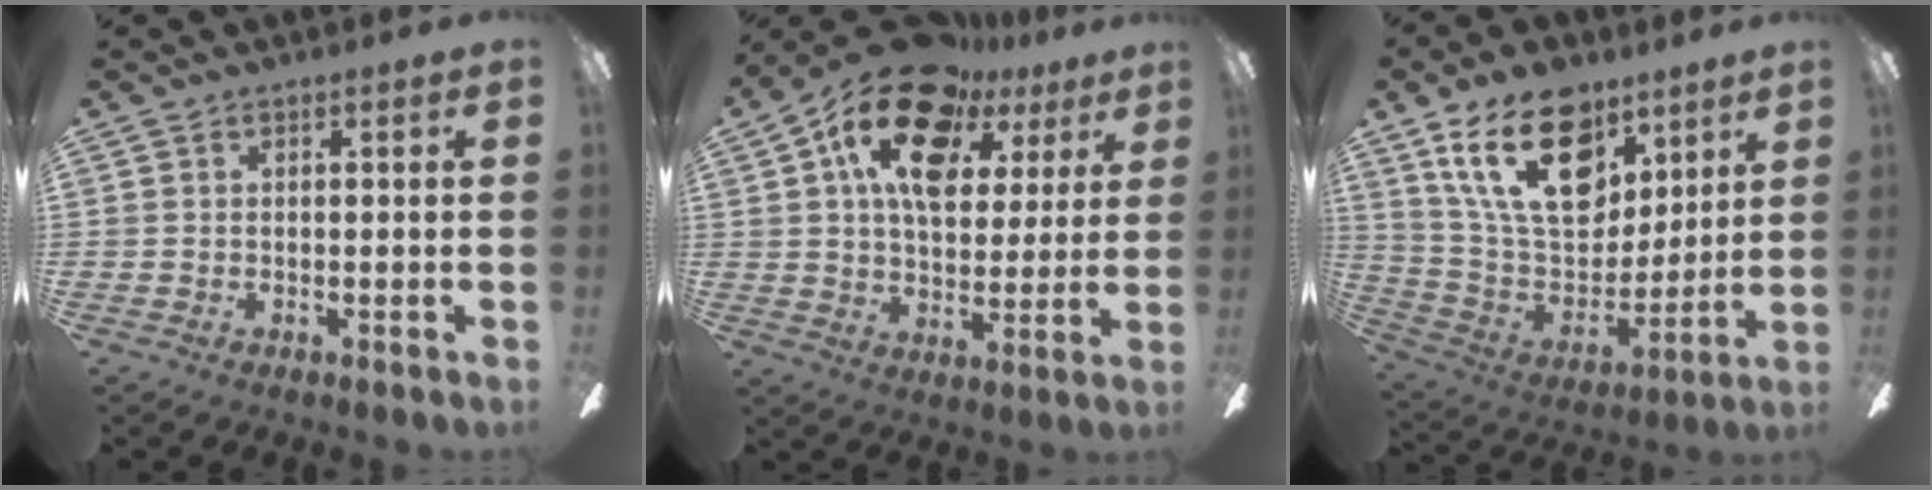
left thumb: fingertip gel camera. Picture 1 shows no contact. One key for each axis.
{"total": 18.4, "fx": 10.2, "fy": 10.5, "fz": 11.1, "tx": -0.199, "ty": -0.036, "tz": 0.182}
{"total": 22.9, "fx": 12.7, "fy": 13.3, "fz": 13.6, "tx": -0.243, "ty": -0.058, "tz": 0.226}